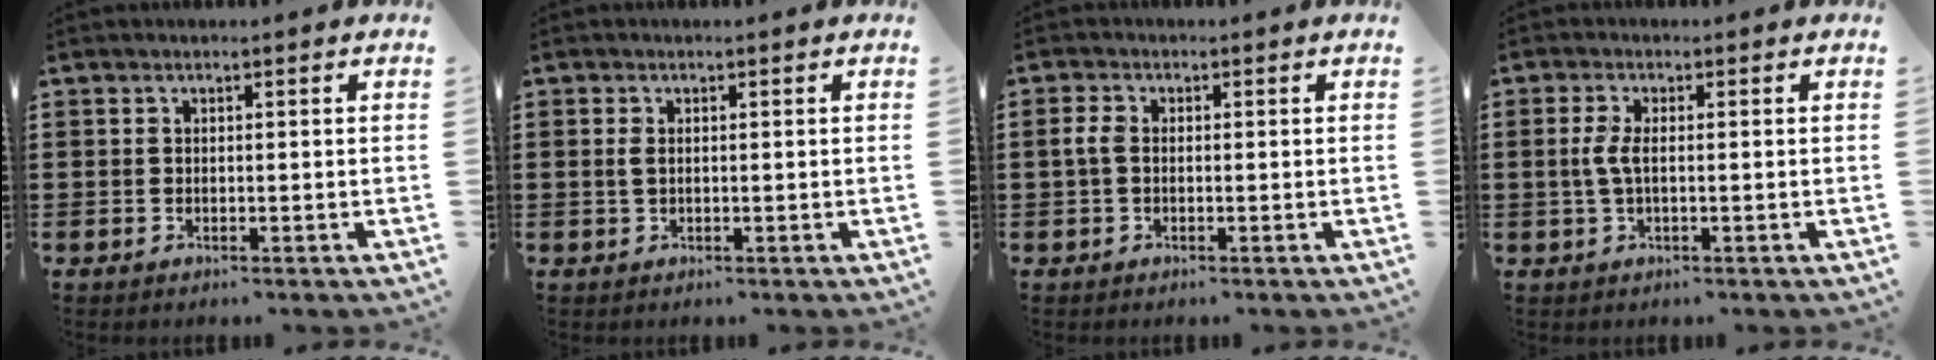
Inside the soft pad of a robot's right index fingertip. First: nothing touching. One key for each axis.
{"total": 1.3, "fx": 0.2, "fy": 0.6, "fz": 1.1, "tx": -0.024, "ty": 0.003, "tz": 0.002}
{"total": 2.0, "fx": -0.3, "fy": 1.2, "fz": 1.6, "tx": -0.048, "ty": -0.004, "tz": -0.011}
{"total": 3.2, "fx": -0.1, "fy": 0.9, "fz": 3.1, "tx": -0.080, "ty": -0.008, "tz": -0.010}